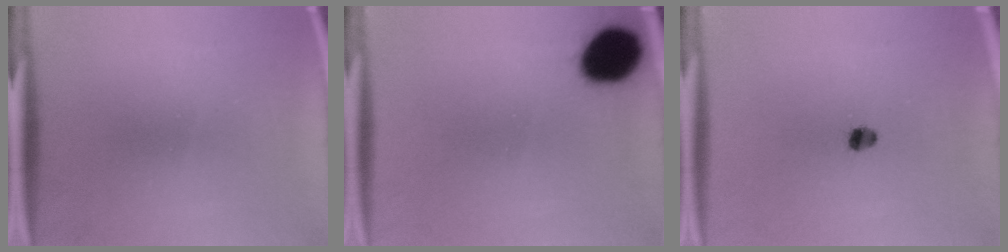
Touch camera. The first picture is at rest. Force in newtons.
{"total": 11.4}
{"total": 2.3}